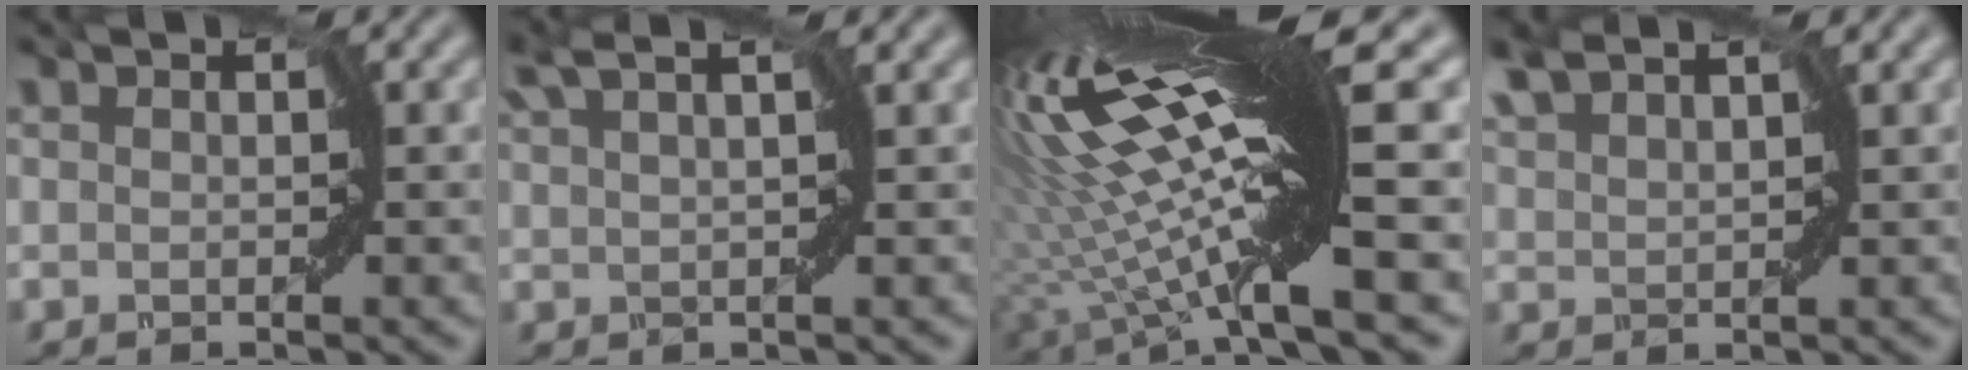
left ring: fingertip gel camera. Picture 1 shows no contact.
{"total": 2.5, "force": [1.6, -0.1, 1.9], "torque": [-0.037, 0.009, 0.024]}
{"total": 15.3, "force": [4.0, 2.3, 14.6], "torque": [-0.266, 0.009, 0.082]}
{"total": 2.4, "force": [2.3, -0.1, 0.6], "torque": [-0.026, 0.008, 0.046]}